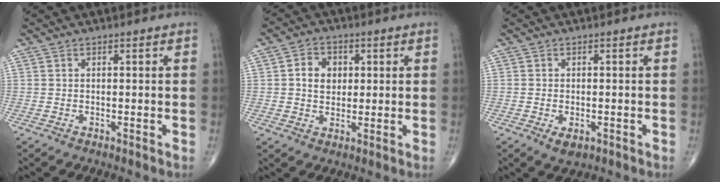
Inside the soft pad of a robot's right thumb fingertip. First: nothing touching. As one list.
[{"total": 6.0, "force": [1.1, 4.8, 3.4], "torque": [-0.033, 0.002, 0.014]}, {"total": 2.6, "force": [-1.1, 1.4, 1.9], "torque": [-0.025, -0.001, -0.013]}]